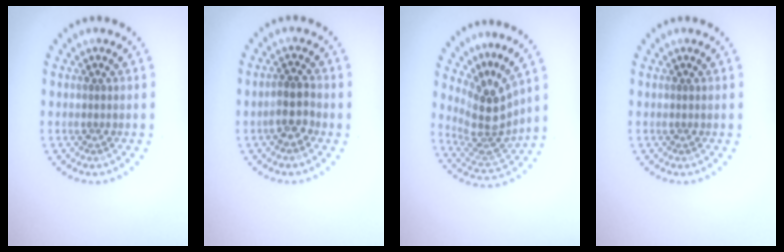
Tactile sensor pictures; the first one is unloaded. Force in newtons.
{"total": 2.4, "press": 2.2, "slide": 0.9}
{"total": 4.2, "press": 3.1, "slide": 2.8}
{"total": 0.0}